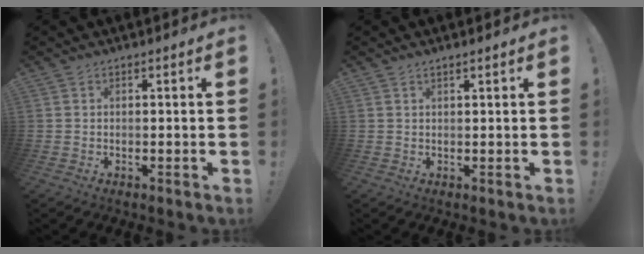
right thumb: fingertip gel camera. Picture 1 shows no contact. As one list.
[{"total": 1.1, "force": [0.9, 0.0, 0.7], "torque": [-0.015, 0.000, 0.016]}]